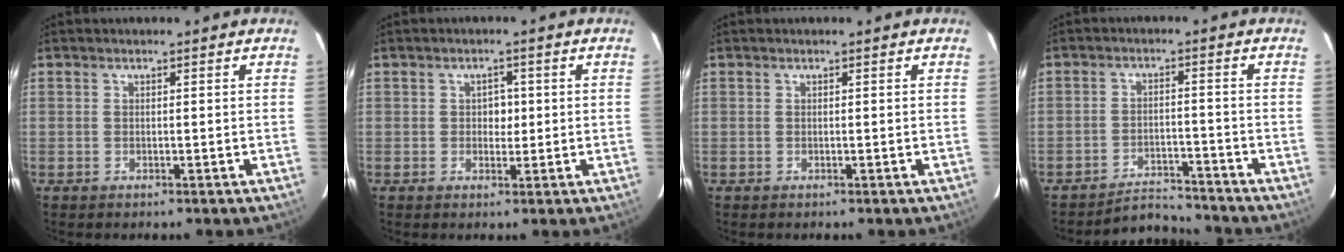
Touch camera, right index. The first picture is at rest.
{"total": 2.3, "force": [0.1, 1.6, 1.6], "torque": [-0.019, 0.002, 0.002]}
{"total": 0.0}
{"total": 5.2, "force": [-5.1, 0.7, -0.7], "torque": [0.010, 0.004, -0.081]}